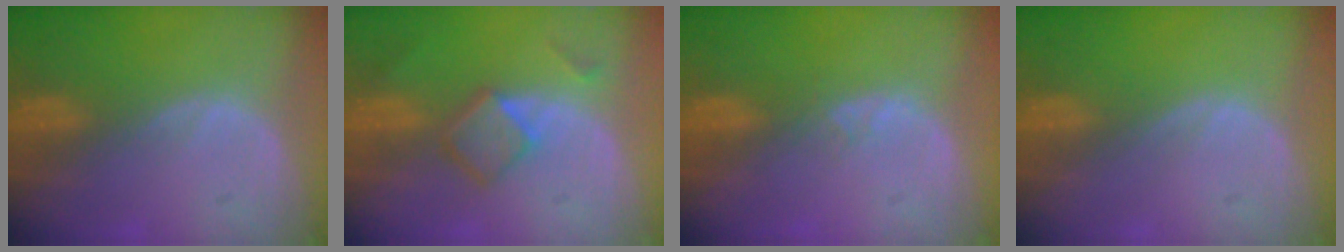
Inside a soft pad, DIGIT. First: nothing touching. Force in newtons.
{"total": 5.2, "press": 4.6, "slide": 2.4}
{"total": 1.4, "press": 1.2, "slide": 0.8}
{"total": 0.0}